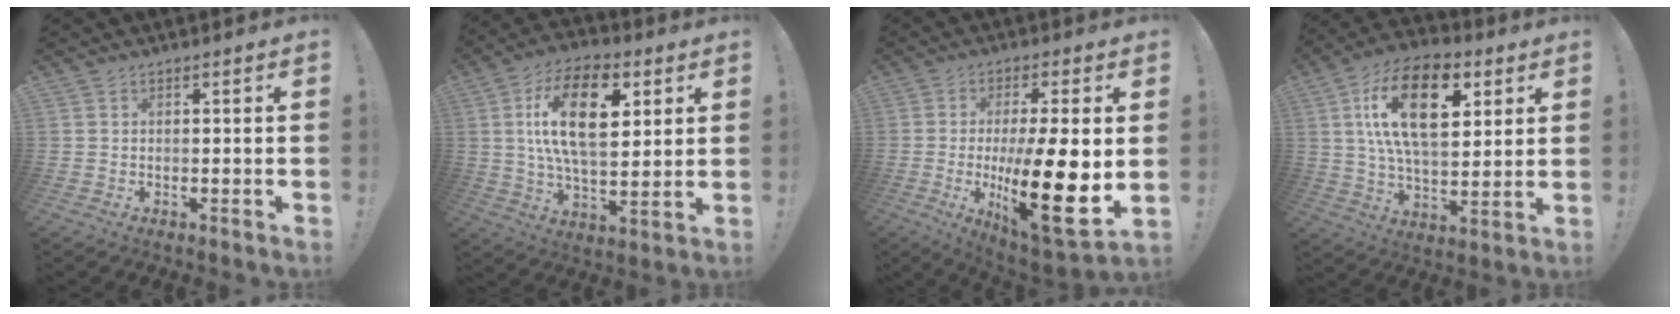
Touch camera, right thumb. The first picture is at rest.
{"total": 19.4, "force": [5.7, 9.4, 16.0], "torque": [-0.272, -0.013, 0.084]}
{"total": 20.5, "force": [-1.9, 5.1, 19.8], "torque": [-0.319, -0.017, -0.025]}
{"total": 21.4, "force": [7.5, 11.0, 16.7], "torque": [-0.289, -0.021, 0.118]}